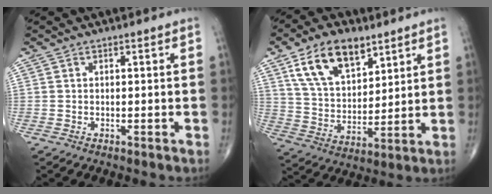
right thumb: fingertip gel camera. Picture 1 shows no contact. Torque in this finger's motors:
{"motor_torque": [0.89, 1.40, 0.20, -0.03, 0.18]}